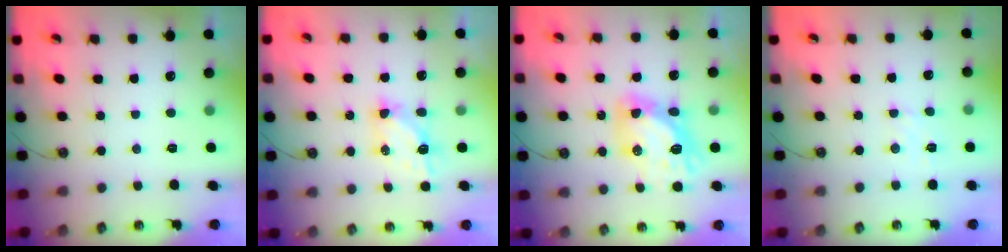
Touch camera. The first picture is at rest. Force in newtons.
{"total": 5.9, "press": 5.9, "slide": 0.1}
{"total": 12.7, "press": 12.7, "slide": 1.3}
{"total": 6.0, "press": 6.0, "slide": 0.6}